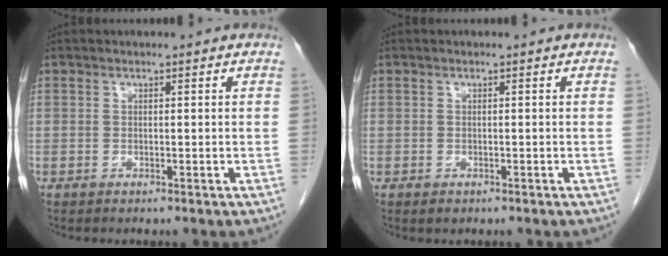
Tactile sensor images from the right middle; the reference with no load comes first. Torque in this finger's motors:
{"motor_torque": [0.48, -0.14, -0.06, 0.00]}